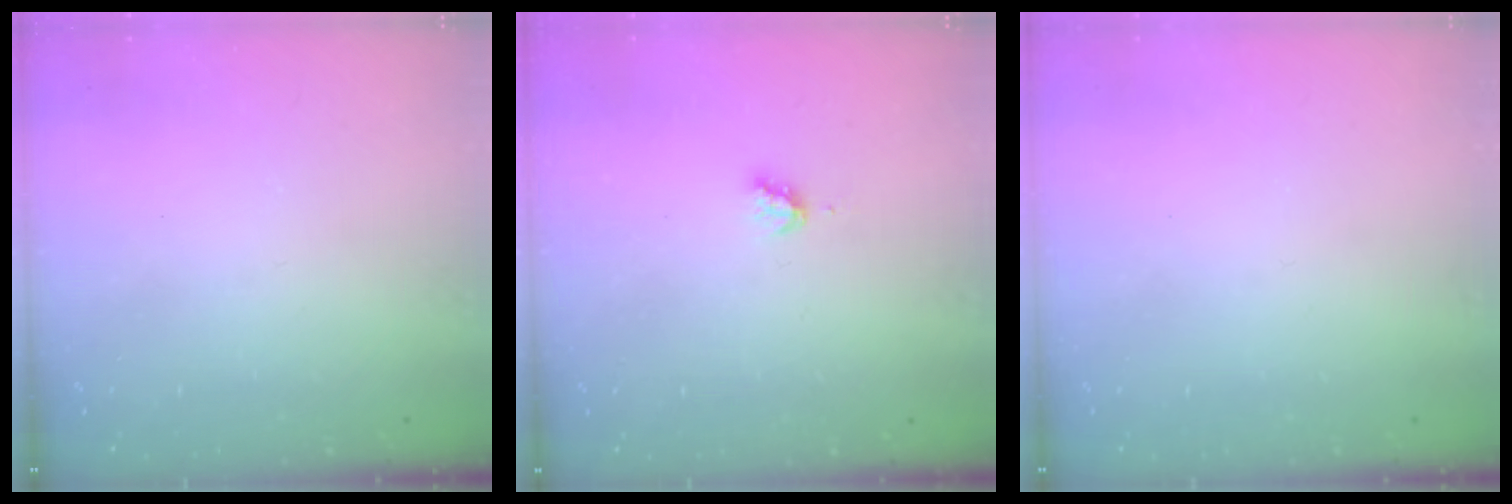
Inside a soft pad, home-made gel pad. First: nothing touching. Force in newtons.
{"total": 2.8, "press": 2.8, "slide": 0.3}
{"total": 0.0}